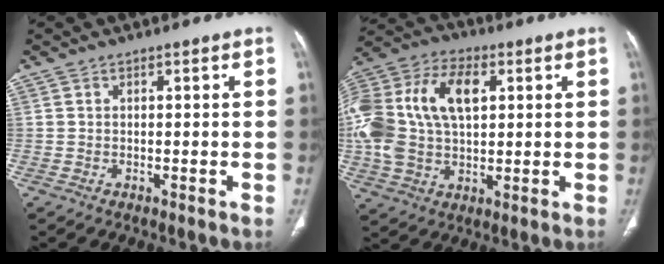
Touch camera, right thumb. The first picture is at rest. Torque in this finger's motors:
{"motor_torque": [1.62, 1.70, 1.17, 0.66, 0.23]}